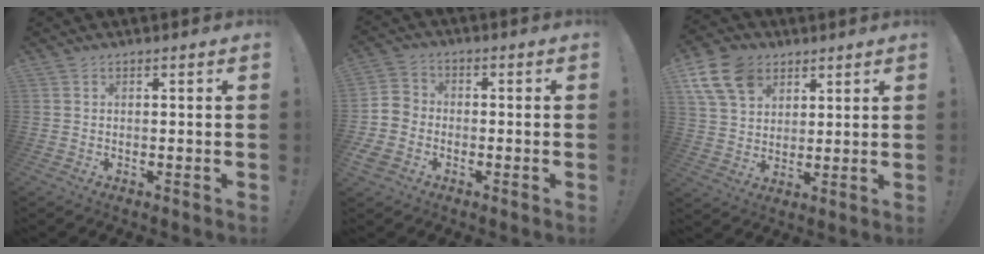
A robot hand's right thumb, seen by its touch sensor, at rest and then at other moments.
{"total": 7.0, "force": [-3.8, 5.3, 2.5], "torque": [-0.042, 0.025, -0.069]}
{"total": 13.4, "force": [6.7, 9.5, 6.6], "torque": [-0.117, -0.029, 0.132]}